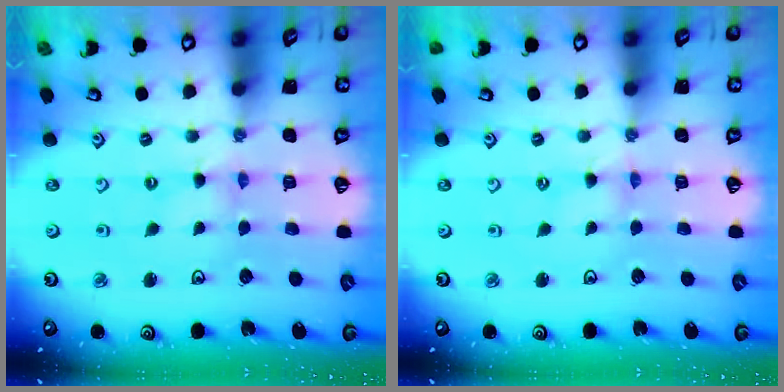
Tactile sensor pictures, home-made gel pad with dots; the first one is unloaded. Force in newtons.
{"total": 0.0}